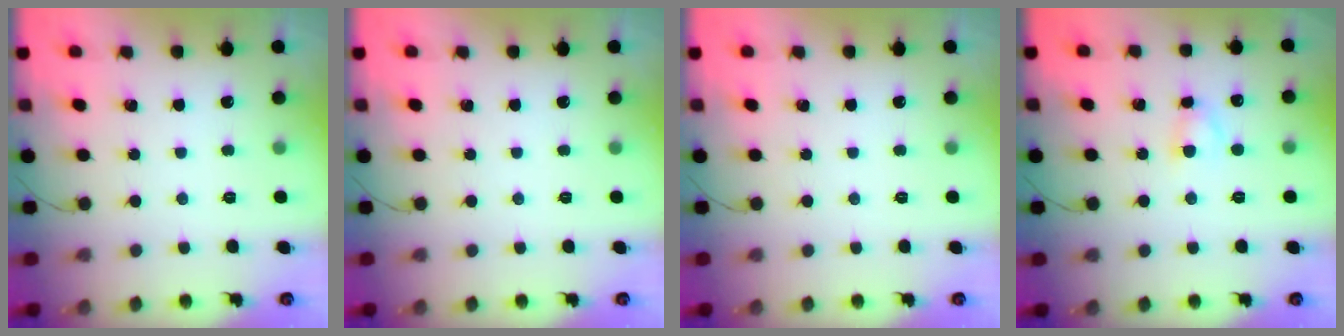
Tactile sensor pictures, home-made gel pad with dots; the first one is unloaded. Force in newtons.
{"total": 0.0}
{"total": 0.0}
{"total": 4.0, "press": 3.8, "slide": 1.1}